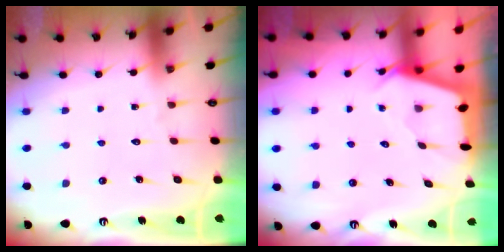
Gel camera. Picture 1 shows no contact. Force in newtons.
{"total": 2.4, "press": 2.4, "slide": 0.3}